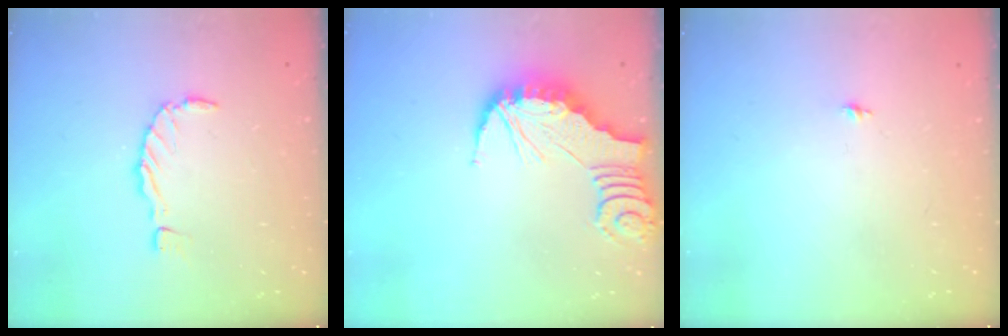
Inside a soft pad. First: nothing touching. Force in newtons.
{"total": 2.2, "press": 2.2, "slide": 0.2}
{"total": 4.7, "press": 4.7, "slide": 0.5}